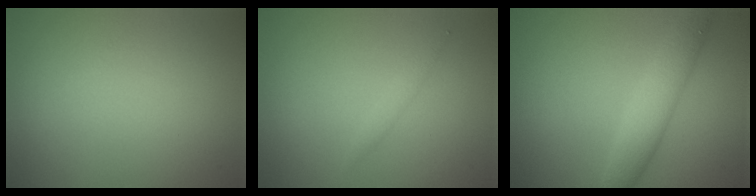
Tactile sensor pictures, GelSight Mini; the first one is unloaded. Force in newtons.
{"total": 0.8, "press": 0.8, "slide": 0.1}
{"total": 3.8, "press": 3.8, "slide": 0.1}